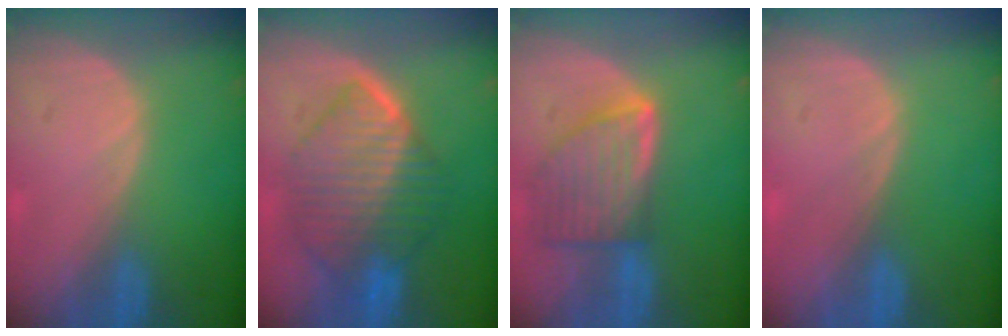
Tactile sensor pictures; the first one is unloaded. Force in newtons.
{"total": 10.5, "press": 10.4, "slide": 1.0}
{"total": 8.0, "press": 7.1, "slide": 3.6}
{"total": 0.0}